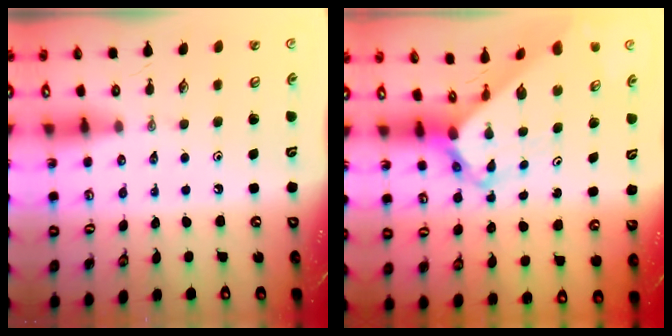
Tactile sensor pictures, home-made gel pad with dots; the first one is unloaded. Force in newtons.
{"total": 4.8, "press": 4.7, "slide": 0.5}